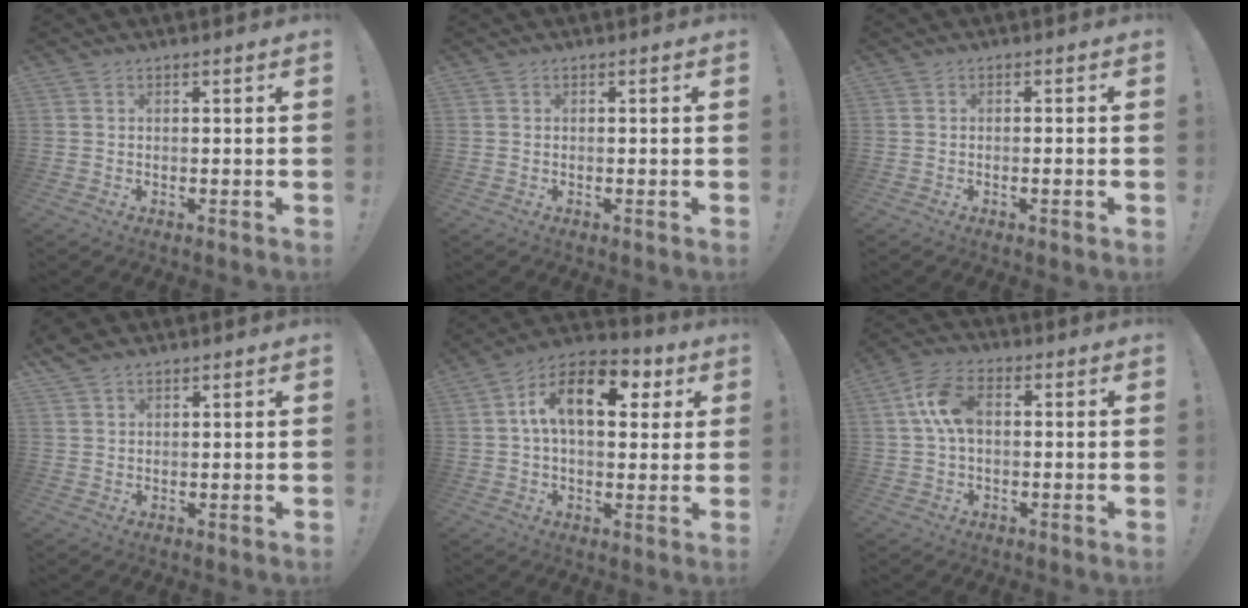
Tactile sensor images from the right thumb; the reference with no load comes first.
{"total": 0.0}
{"total": 1.5, "force": [-0.8, 0.0, 1.3], "torque": [-0.024, 0.002, -0.013]}
{"total": 3.1, "force": [2.5, 1.3, 1.1], "torque": [-0.019, -0.014, 0.049]}
{"total": 14.1, "force": [3.8, 8.1, 10.9], "torque": [-0.170, 0.012, 0.065]}
{"total": 9.6, "force": [1.1, 5.7, 7.6], "torque": [-0.156, 0.011, 0.023]}